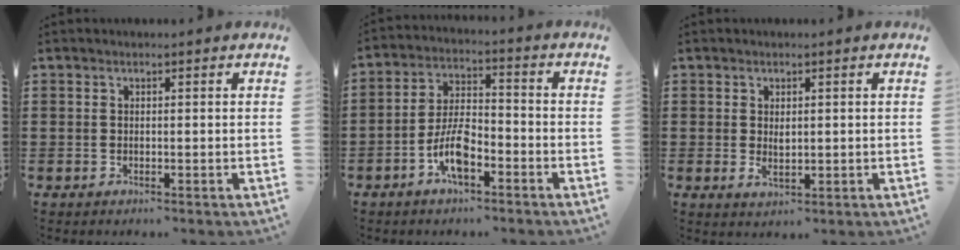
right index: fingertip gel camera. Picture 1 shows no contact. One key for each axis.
{"total": 8.1, "fx": -4.0, "fy": 3.0, "fz": 6.3, "tx": -0.144, "ty": -0.002, "tz": -0.078}
{"total": 2.0, "fx": 0.3, "fy": 0.9, "fz": 1.7, "tx": -0.028, "ty": -0.002, "tz": 0.005}